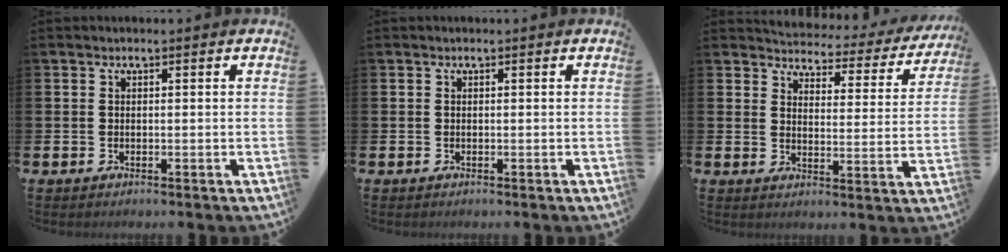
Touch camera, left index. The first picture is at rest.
{"total": 0.0}
{"total": 3.6, "force": [3.4, 1.0, 0.5], "torque": [-0.021, -0.036, 0.049]}